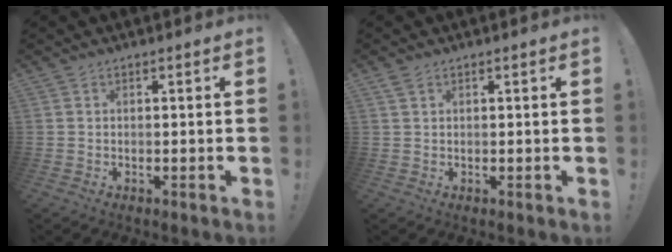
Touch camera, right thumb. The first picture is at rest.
{"total": 1.4, "force": [1.0, 0.8, 0.7], "torque": [-0.008, -0.002, 0.018]}